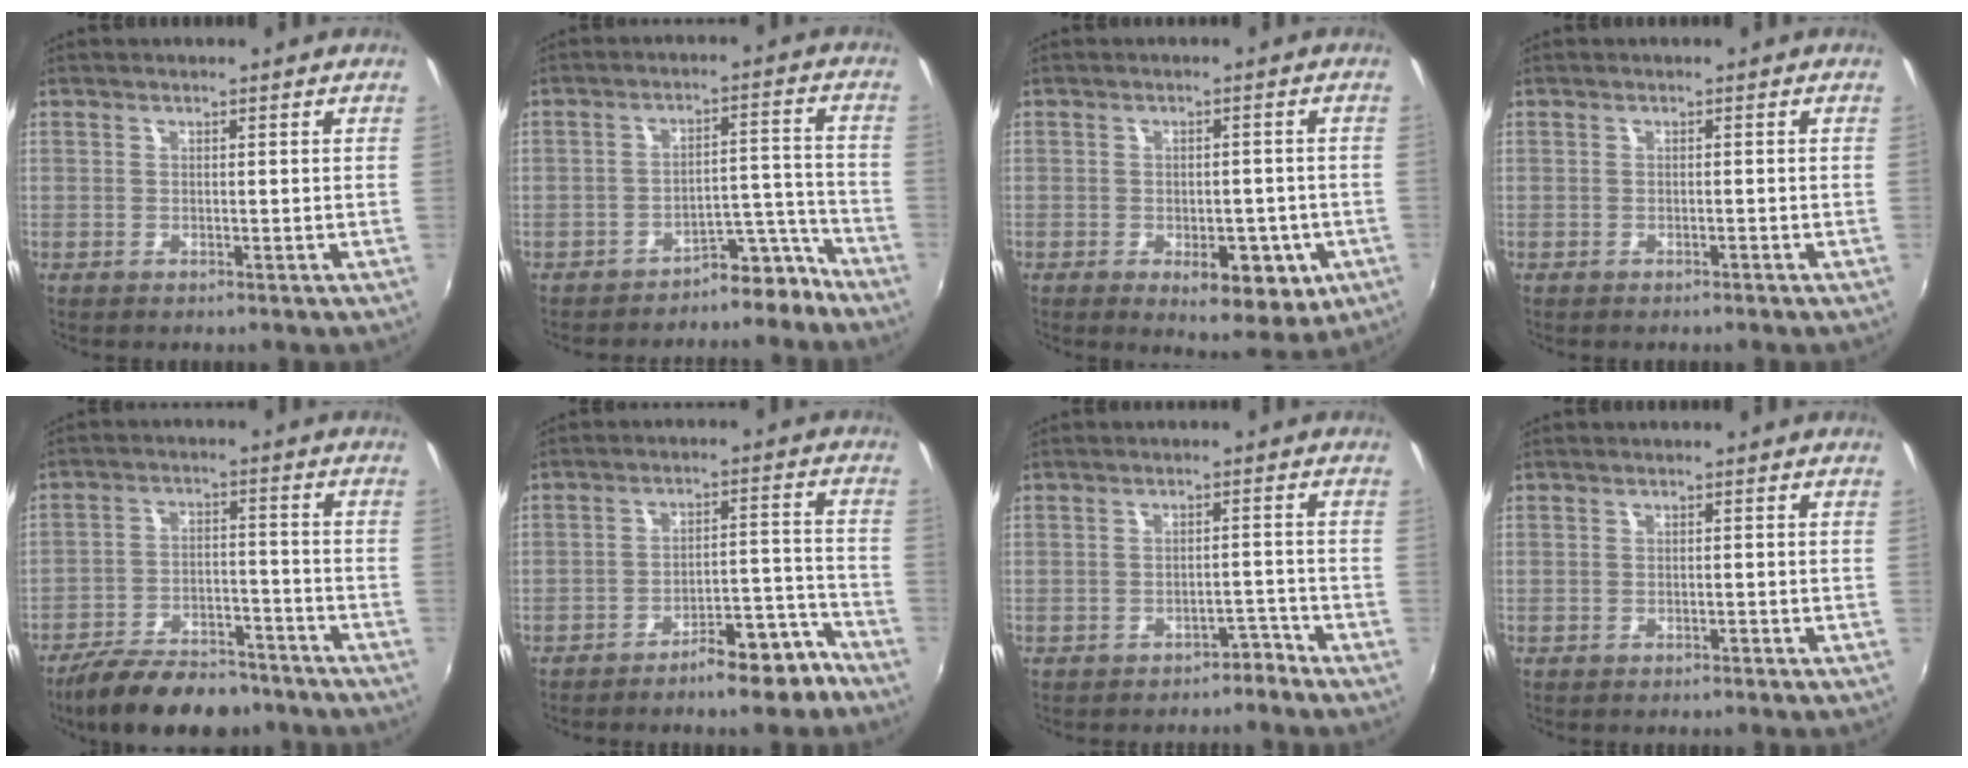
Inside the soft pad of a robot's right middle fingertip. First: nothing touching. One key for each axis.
{"total": 7.5, "fx": -6.6, "fy": 2.9, "fz": 1.9, "tx": -0.014, "ty": 0.042, "tz": -0.086}
{"total": 9.2, "fx": -3.8, "fy": 4.9, "fz": 6.8, "tx": -0.099, "ty": -0.016, "tz": -0.041}
{"total": 0.8, "fx": -0.8, "fy": 0.3, "fz": 0.2, "tx": -0.005, "ty": -0.001, "tz": -0.012}
{"total": 16.4, "fx": -13.5, "fy": 5.6, "fz": 7.5, "tx": -0.152, "ty": -0.012, "tz": -0.202}
{"total": 8.5, "fx": -6.9, "fy": 2.5, "fz": 4.2, "tx": -0.055, "ty": 0.030, "tz": -0.087}
{"total": 3.4, "fx": -3.0, "fy": 1.4, "fz": 0.8, "tx": -0.010, "ty": 0.012, "tz": -0.037}
{"total": 1.3, "fx": -1.2, "fy": 0.4, "fz": 0.3, "tx": -0.008, "ty": -0.003, "tz": -0.017}